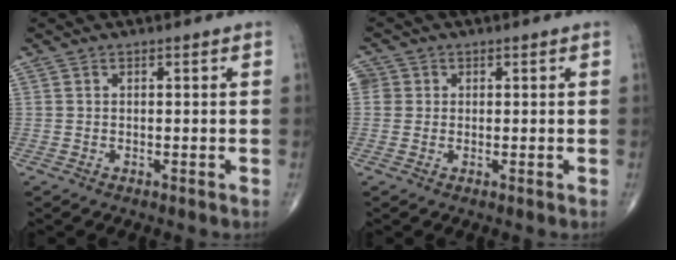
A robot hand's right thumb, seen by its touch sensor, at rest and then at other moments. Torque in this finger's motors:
{"motor_torque": [0.00, 0.23, 0.00, -0.12, -0.02]}